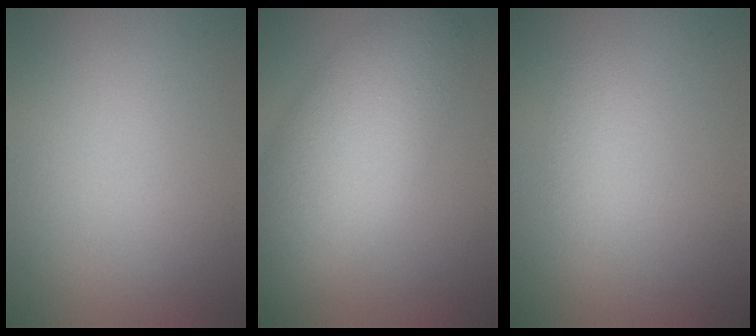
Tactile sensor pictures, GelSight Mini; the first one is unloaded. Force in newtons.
{"total": 7.9, "press": 7.9, "slide": 0.2}
{"total": 1.7, "press": 1.7, "slide": 0.1}